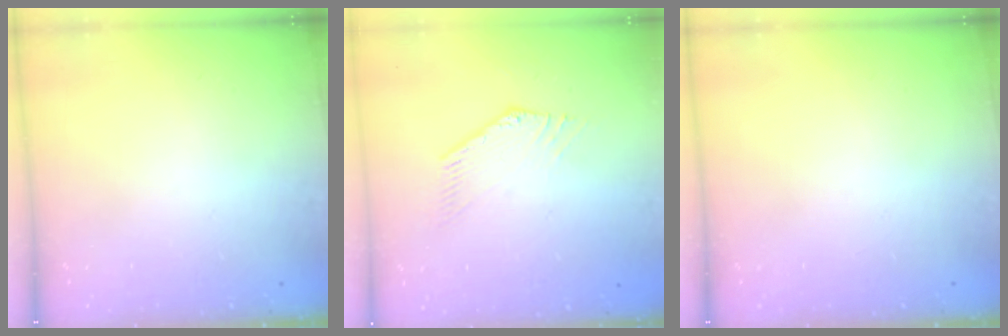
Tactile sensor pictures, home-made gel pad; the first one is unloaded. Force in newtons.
{"total": 0.6, "press": 0.5, "slide": 0.3}
{"total": 0.0}